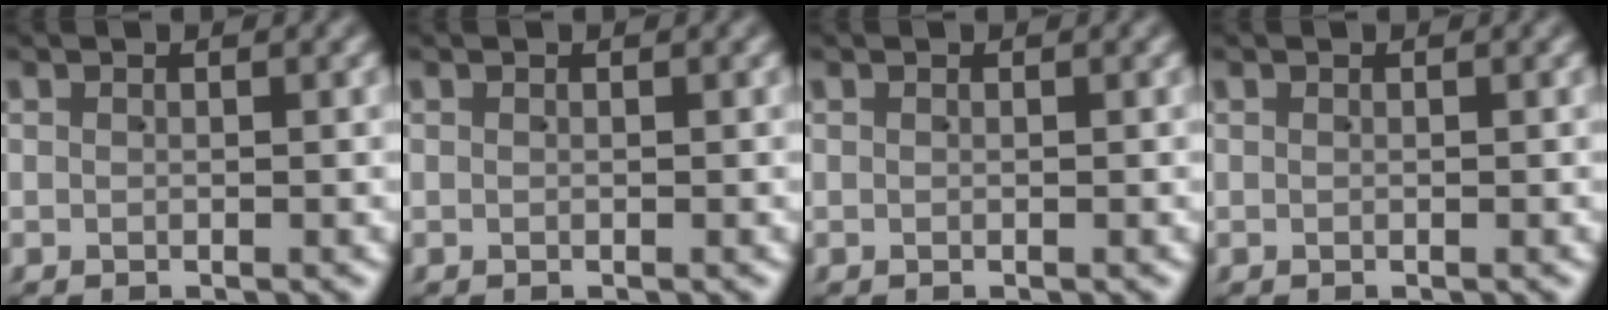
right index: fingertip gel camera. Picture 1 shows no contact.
{"total": 0.0}
{"total": 0.0}
{"total": 0.0}